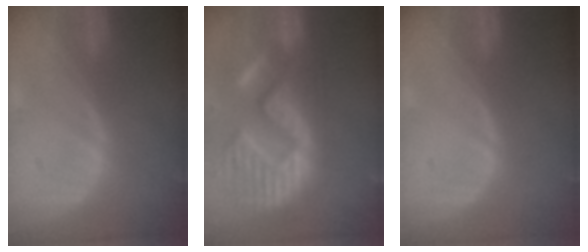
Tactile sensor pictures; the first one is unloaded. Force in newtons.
{"total": 15.3, "press": 12.7, "slide": 8.4}
{"total": 0.0}